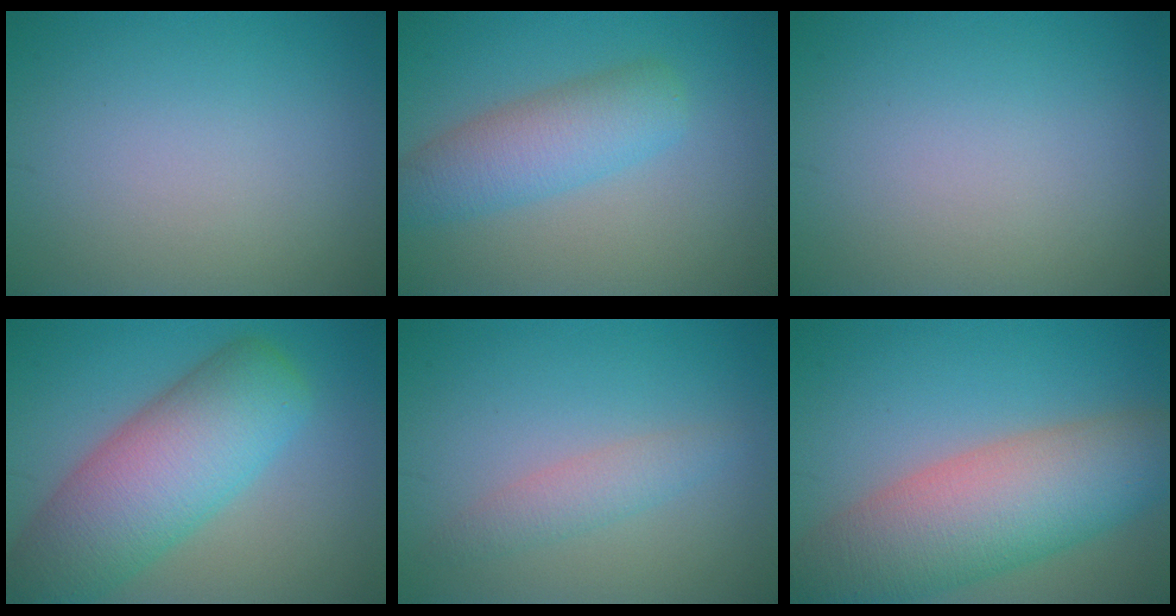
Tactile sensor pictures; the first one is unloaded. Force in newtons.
{"total": 4.9, "press": 4.9, "slide": 0.1}
{"total": 0.0}
{"total": 10.2, "press": 10.2, "slide": 0.3}
{"total": 2.1, "press": 2.1, "slide": 0.1}
{"total": 10.5, "press": 10.4, "slide": 0.7}